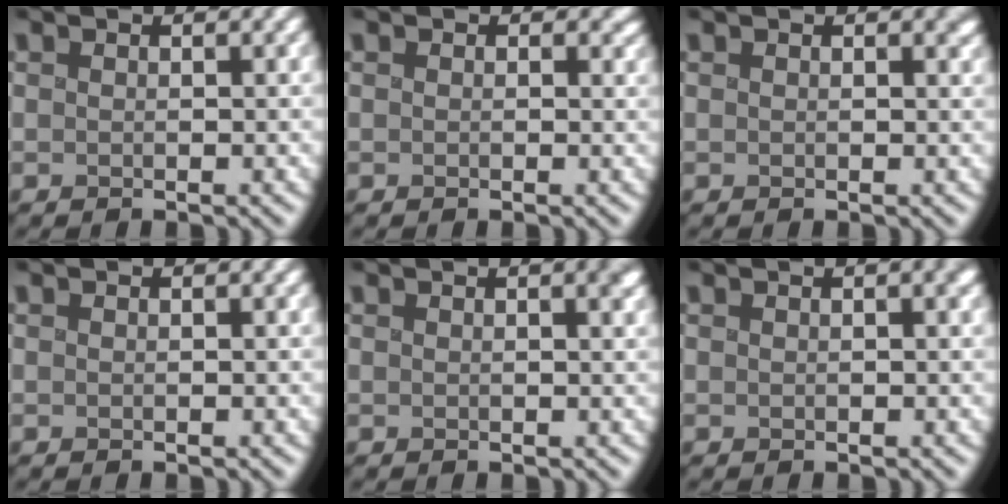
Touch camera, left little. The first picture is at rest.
{"total": 1.3, "force": [0.6, 1.0, 0.4], "torque": [-0.006, -0.004, 0.011]}
{"total": 1.4, "force": [0.8, 0.7, 0.9], "torque": [-0.009, -0.002, 0.016]}
{"total": 0.0}
{"total": 2.2, "force": [1.0, 0.8, 1.8], "torque": [-0.024, 0.001, 0.017]}
{"total": 1.6, "force": [0.6, 0.6, 1.4], "torque": [-0.016, 0.003, 0.011]}